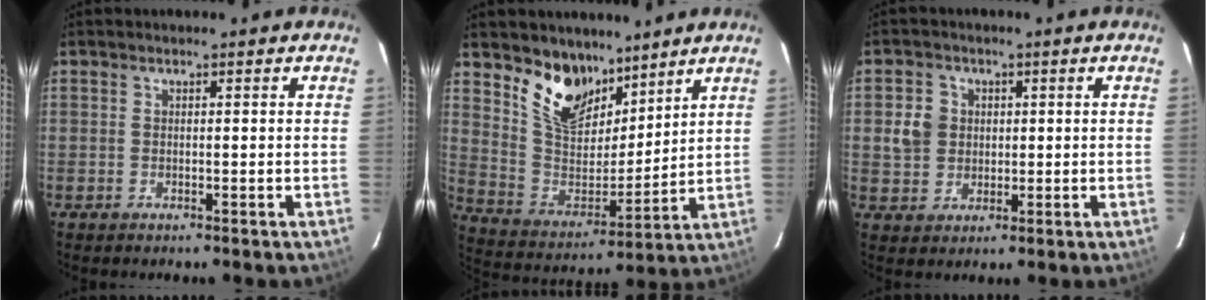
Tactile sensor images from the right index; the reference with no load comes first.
{"total": 13.6, "force": [9.6, 7.2, 6.3], "torque": [-0.128, -0.008, 0.186]}
{"total": 5.4, "force": [0.6, 5.0, 1.9], "torque": [-0.039, 0.018, 0.014]}